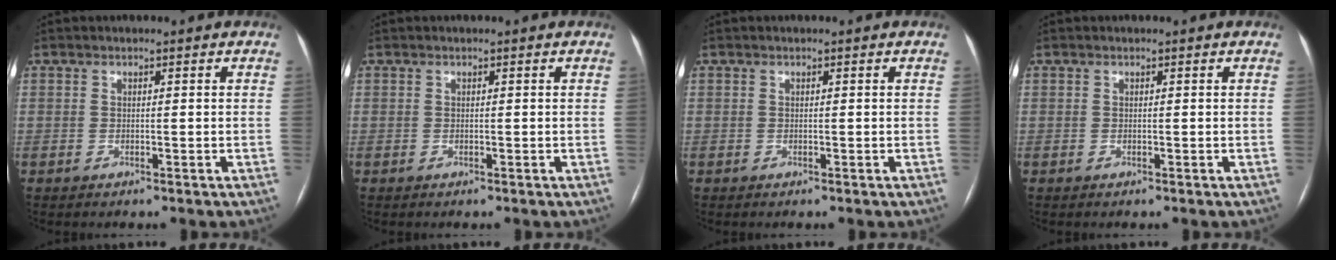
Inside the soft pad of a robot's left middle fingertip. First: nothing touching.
{"total": 0.0}
{"total": 0.0}
{"total": 0.0}